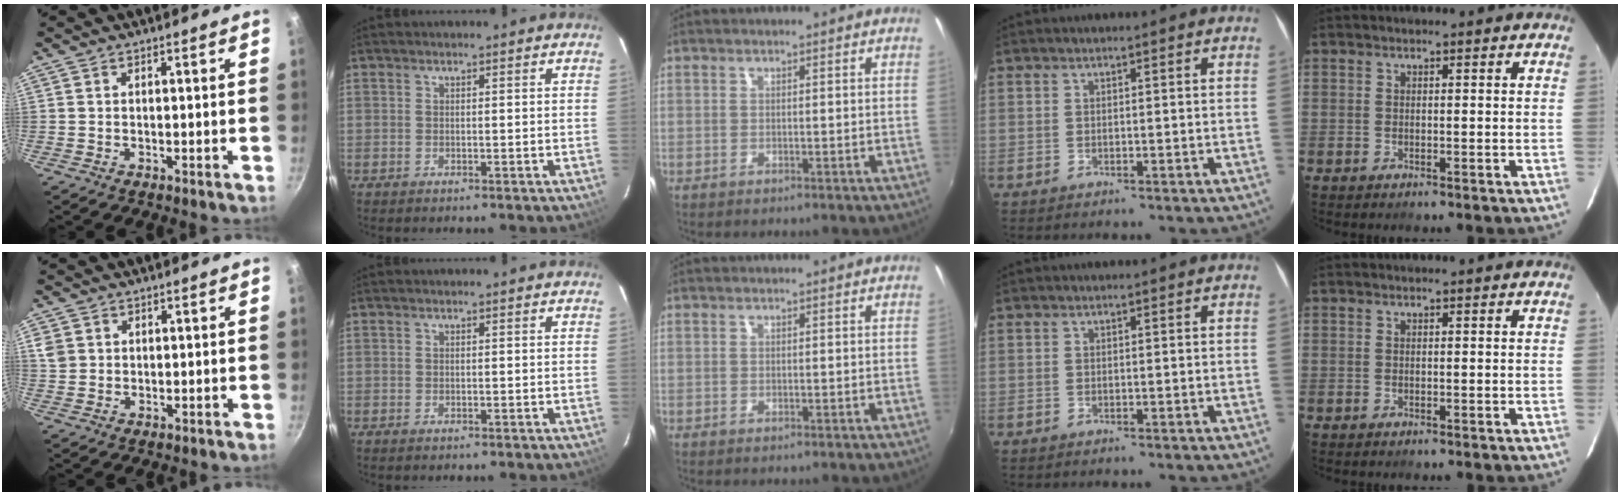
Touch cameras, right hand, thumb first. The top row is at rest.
{"thumb": {"total": 3.7, "force": [1.3, 3.2, 1.5], "torque": [-0.022, -0.003, 0.027]}}